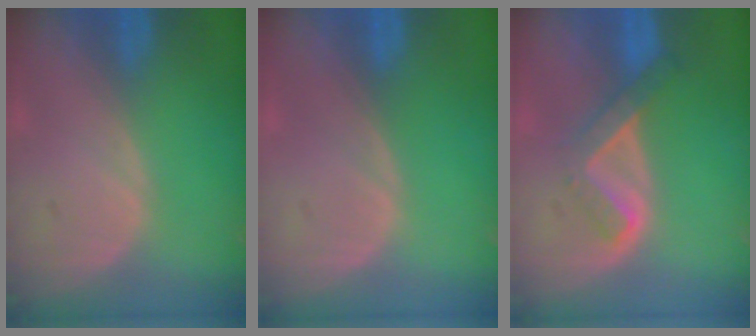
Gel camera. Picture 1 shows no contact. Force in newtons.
{"total": 0.0}
{"total": 5.1, "press": 4.4, "slide": 2.6}